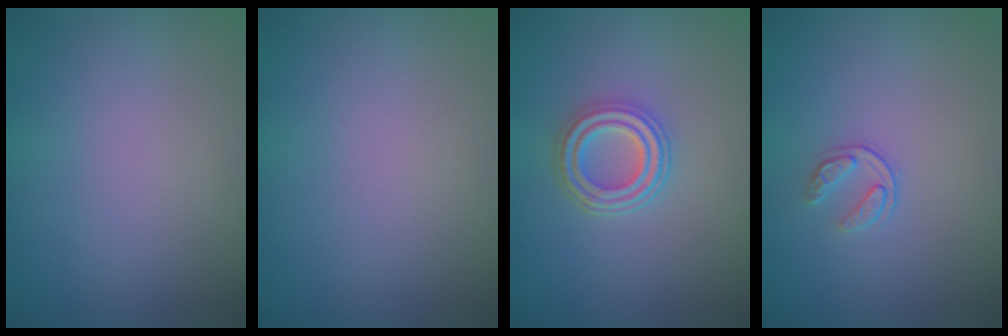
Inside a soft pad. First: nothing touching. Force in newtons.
{"total": 0.0}
{"total": 4.0, "press": 3.1, "slide": 2.5}
{"total": 1.6, "press": 1.0, "slide": 1.2}